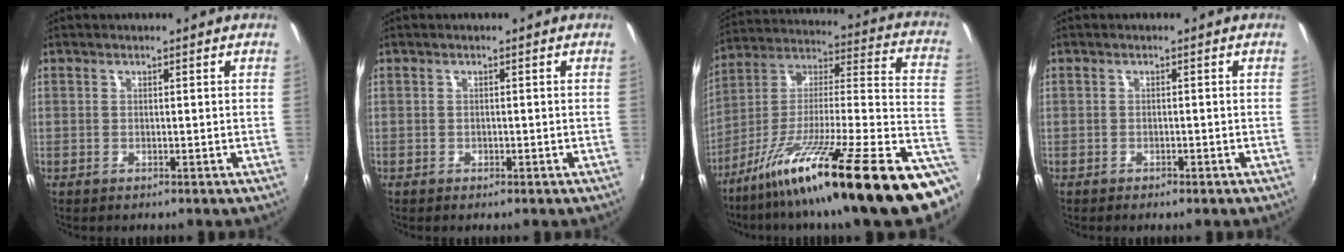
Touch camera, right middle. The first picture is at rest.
{"total": 0.6, "force": [-0.4, 0.4, 0.1], "torque": [-0.003, -0.004, -0.009]}
{"total": 30.1, "force": [-17.6, 2.9, 24.2], "torque": [-0.330, -0.027, -0.282]}
{"total": 1.3, "force": [-1.0, 0.5, 0.5], "torque": [-0.013, -0.005, -0.018]}